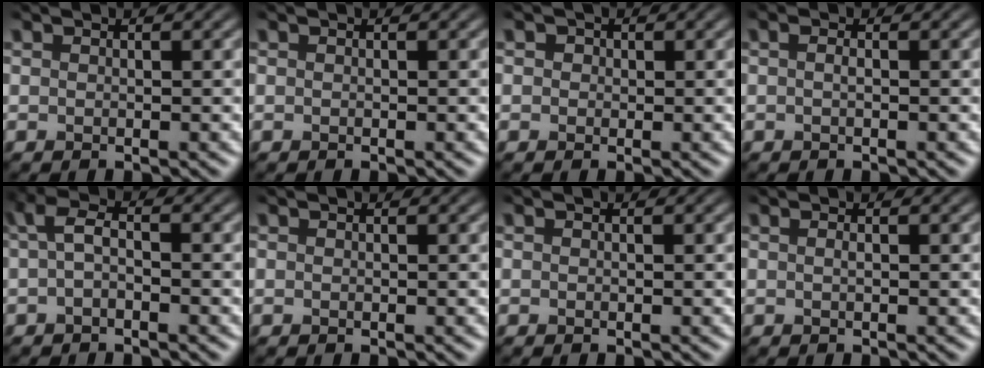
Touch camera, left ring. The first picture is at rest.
{"total": 0.0}
{"total": 1.1, "force": [0.4, 1.0, 0.4], "torque": [0.002, 0.003, -0.007]}
{"total": 0.8, "force": [0.0, 0.2, 0.8], "torque": [-0.015, 0.000, -0.001]}
{"total": 2.2, "force": [-0.2, 0.9, 2.0], "torque": [-0.040, 0.004, -0.009]}
{"total": 0.0}
{"total": 0.0}
{"total": 0.6, "force": [0.1, 0.2, 0.6], "torque": [-0.009, 0.003, 0.000]}